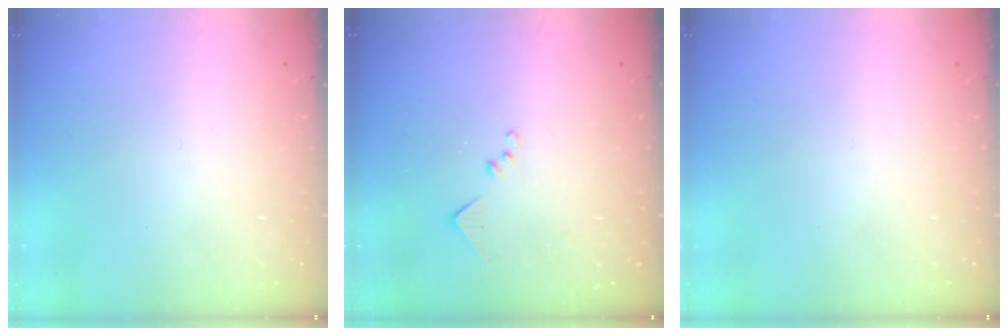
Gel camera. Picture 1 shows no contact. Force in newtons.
{"total": 8.0, "press": 8.0, "slide": 0.5}
{"total": 0.0}